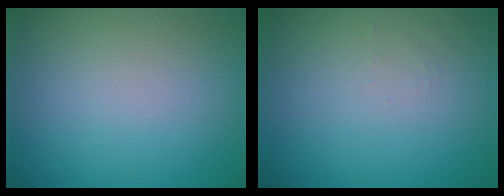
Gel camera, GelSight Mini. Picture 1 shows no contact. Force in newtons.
{"total": 0.7, "press": 0.7, "slide": 0.1}